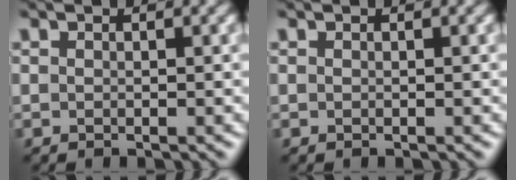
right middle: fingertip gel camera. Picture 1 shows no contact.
{"total": 0.0}